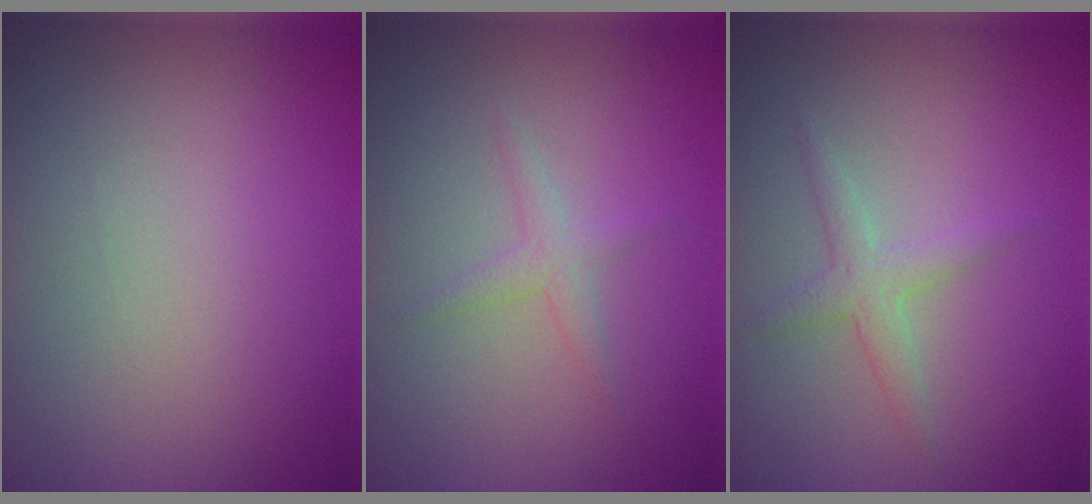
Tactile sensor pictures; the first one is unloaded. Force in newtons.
{"total": 1.3, "press": 1.3, "slide": 0.0}
{"total": 1.9, "press": 1.9, "slide": 0.0}